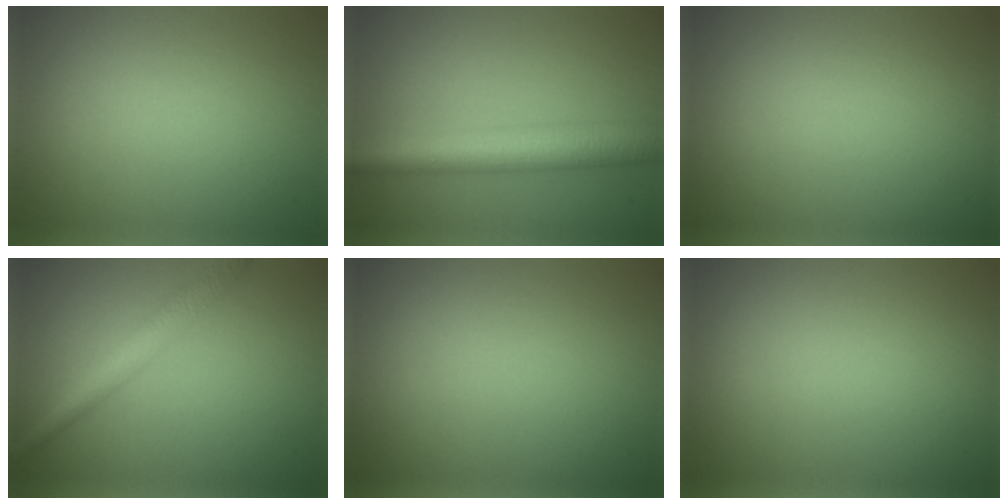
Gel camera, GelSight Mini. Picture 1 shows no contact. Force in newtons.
{"total": 7.1, "press": 7.1, "slide": 0.1}
{"total": 0.0}
{"total": 3.5, "press": 3.5, "slide": 0.0}
{"total": 0.0}
{"total": 0.0}